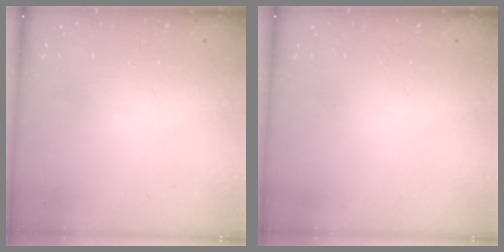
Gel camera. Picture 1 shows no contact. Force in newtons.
{"total": 0.0}